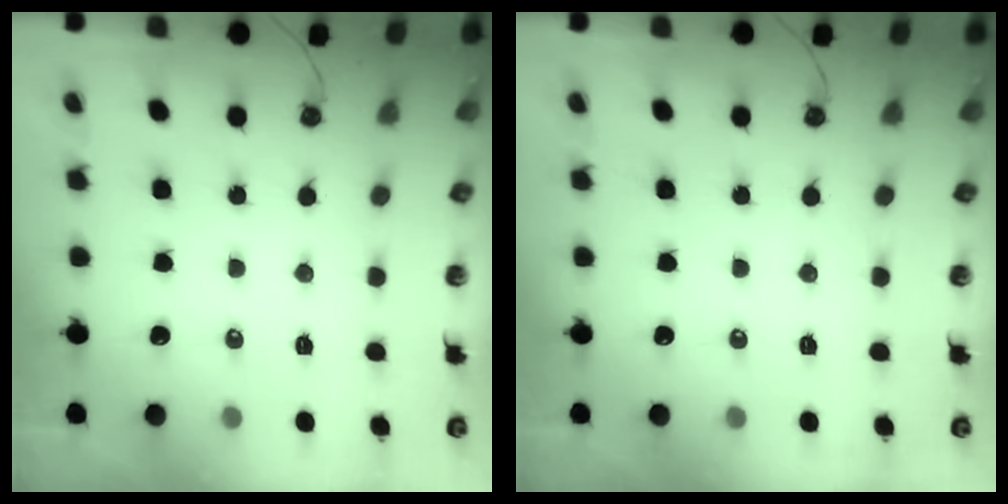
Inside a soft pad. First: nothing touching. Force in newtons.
{"total": 0.0}